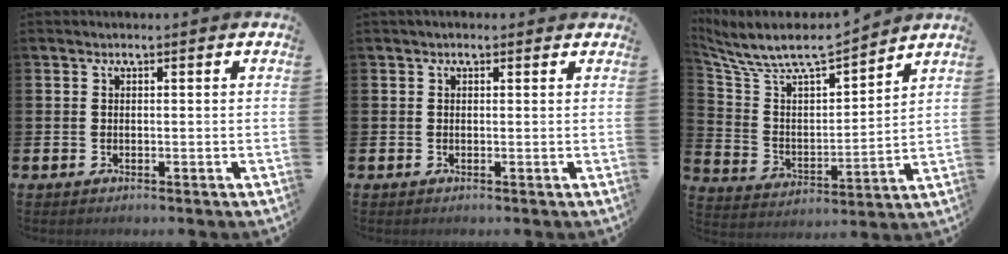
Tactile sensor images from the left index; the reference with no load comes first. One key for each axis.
{"total": 0.6, "fx": 0.3, "fy": 0.4, "fz": 0.3, "tx": -0.001, "ty": 0.006, "tz": 0.003}
{"total": 8.8, "fx": 8.2, "fy": 1.6, "fz": 2.8, "tx": -0.097, "ty": -0.061, "tz": 0.140}